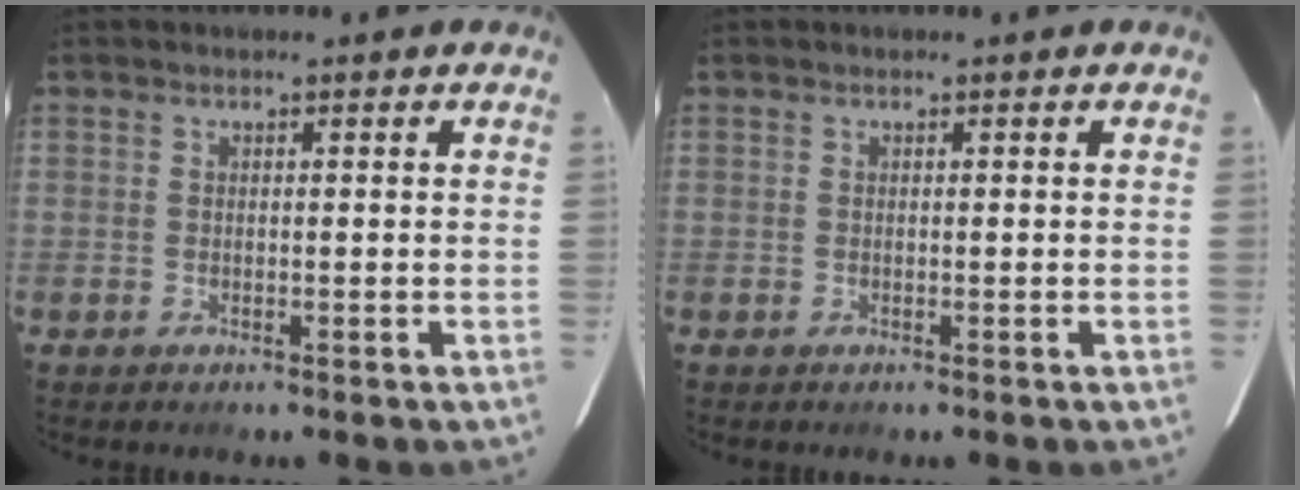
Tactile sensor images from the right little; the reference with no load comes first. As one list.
[{"total": 0.0}]